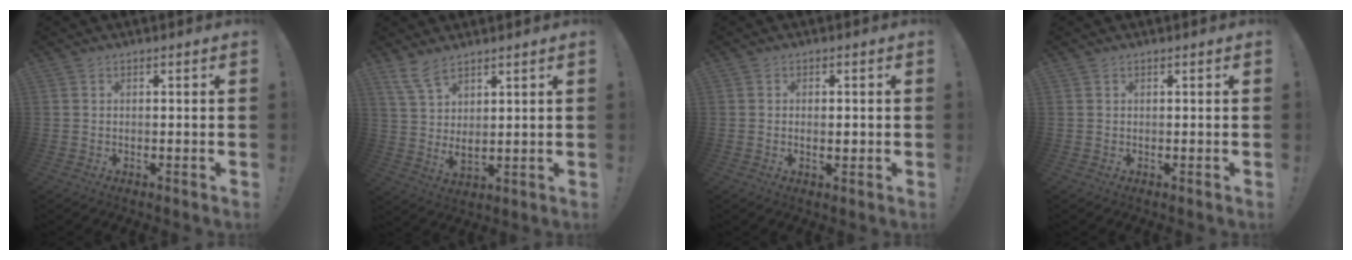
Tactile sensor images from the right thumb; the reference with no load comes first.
{"total": 7.5, "force": [5.9, 1.9, 4.3], "torque": [-0.089, -0.031, 0.112]}
{"total": 1.9, "force": [-0.4, 0.8, 1.7], "torque": [-0.016, -0.002, -0.010]}
{"total": 0.0}